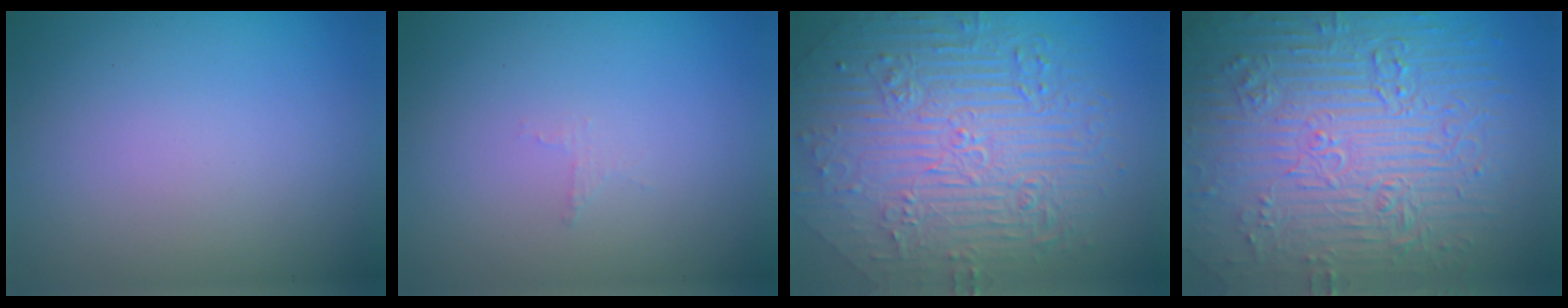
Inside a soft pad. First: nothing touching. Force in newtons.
{"total": 0.7, "press": 0.6, "slide": 0.2}
{"total": 10.6, "press": 7.0, "slide": 7.9}
{"total": 11.7, "press": 7.7, "slide": 8.8}